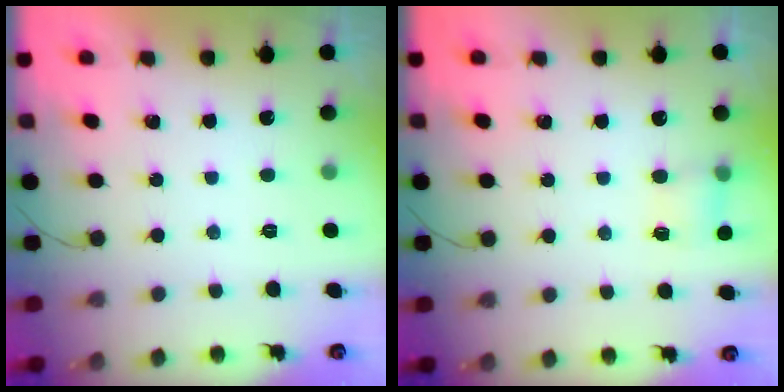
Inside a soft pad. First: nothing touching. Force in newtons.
{"total": 4.3, "press": 4.2, "slide": 1.2}